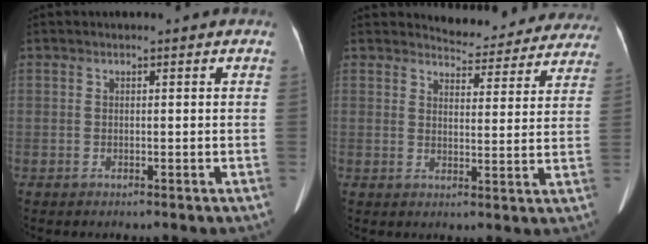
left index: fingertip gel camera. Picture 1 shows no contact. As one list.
[{"total": 13.2, "force": [12.7, 3.3, 1.4], "torque": [0.011, -0.025, 0.130]}]